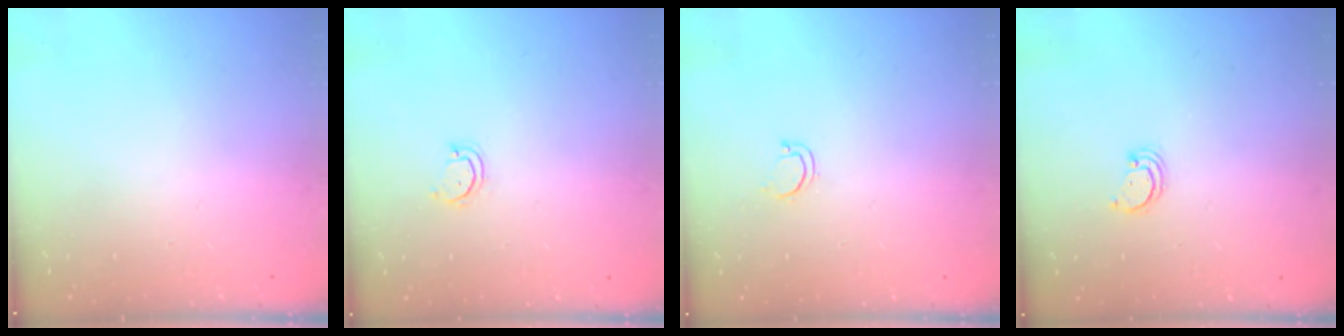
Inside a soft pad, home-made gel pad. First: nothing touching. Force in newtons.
{"total": 2.9, "press": 2.9, "slide": 0.3}
{"total": 2.8, "press": 2.8, "slide": 0.2}
{"total": 2.1, "press": 2.1, "slide": 0.2}